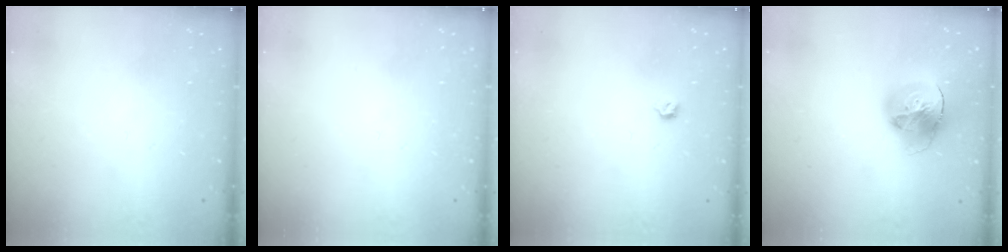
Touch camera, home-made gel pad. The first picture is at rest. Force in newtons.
{"total": 0.0}
{"total": 2.8, "press": 2.7, "slide": 0.8}
{"total": 18.2, "press": 18.1, "slide": 2.0}